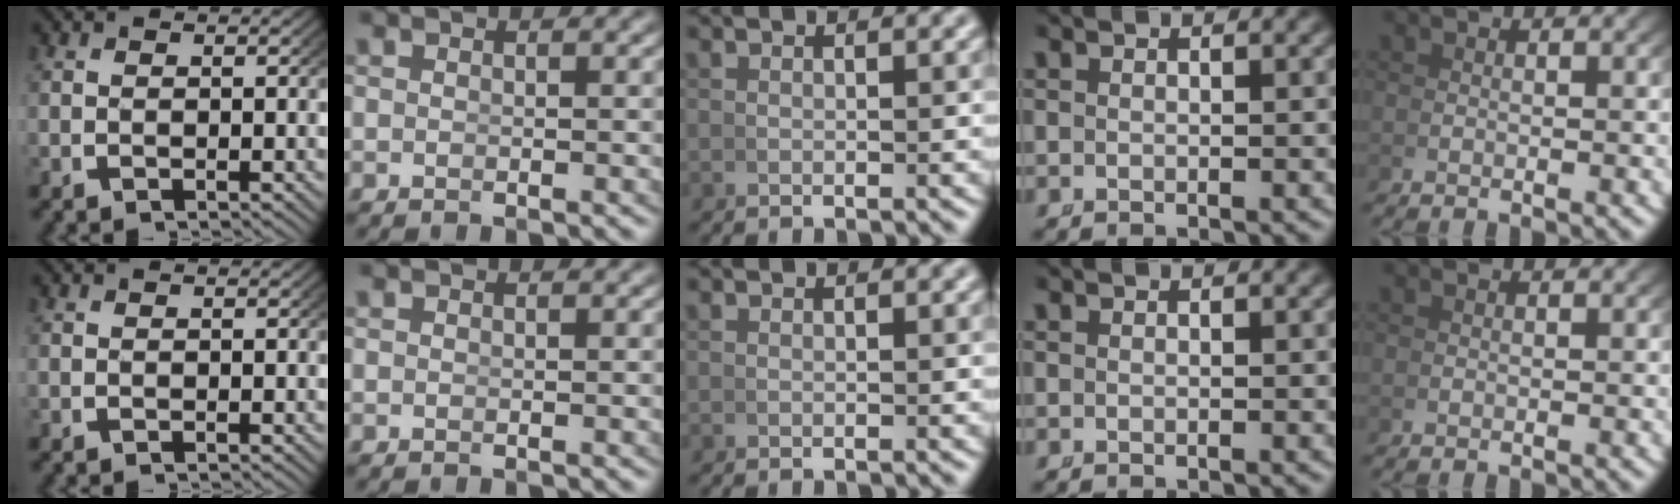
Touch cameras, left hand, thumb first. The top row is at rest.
{}